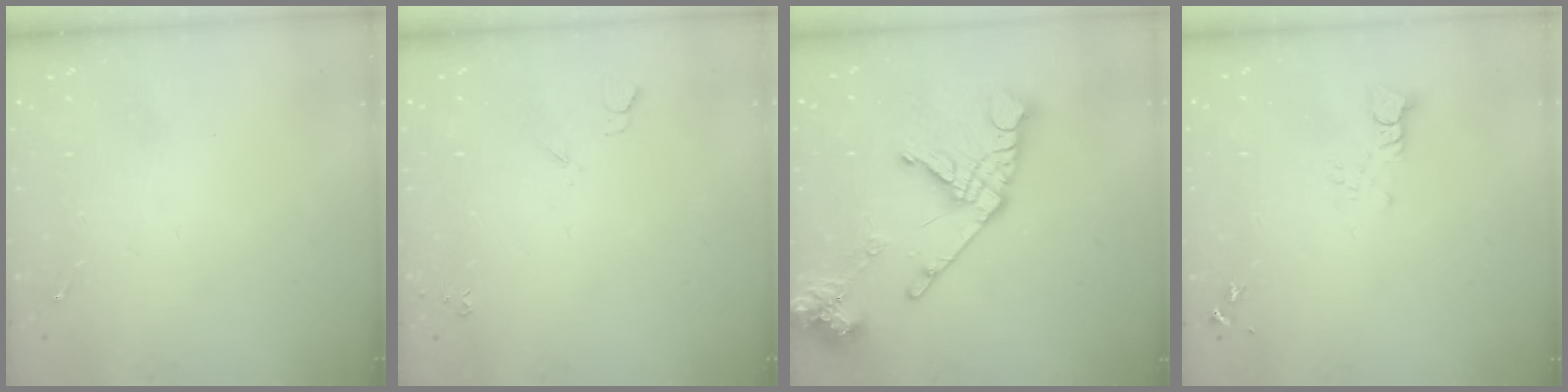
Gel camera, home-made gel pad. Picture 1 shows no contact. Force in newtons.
{"total": 3.6, "press": 3.5, "slide": 0.8}
{"total": 20.4, "press": 20.3, "slide": 2.5}
{"total": 3.1, "press": 3.1, "slide": 0.3}